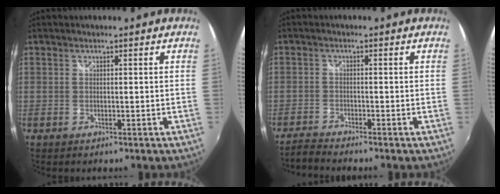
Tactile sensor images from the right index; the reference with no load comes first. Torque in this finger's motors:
{"motor_torque": [-0.02, -0.14, -0.13, -0.01]}